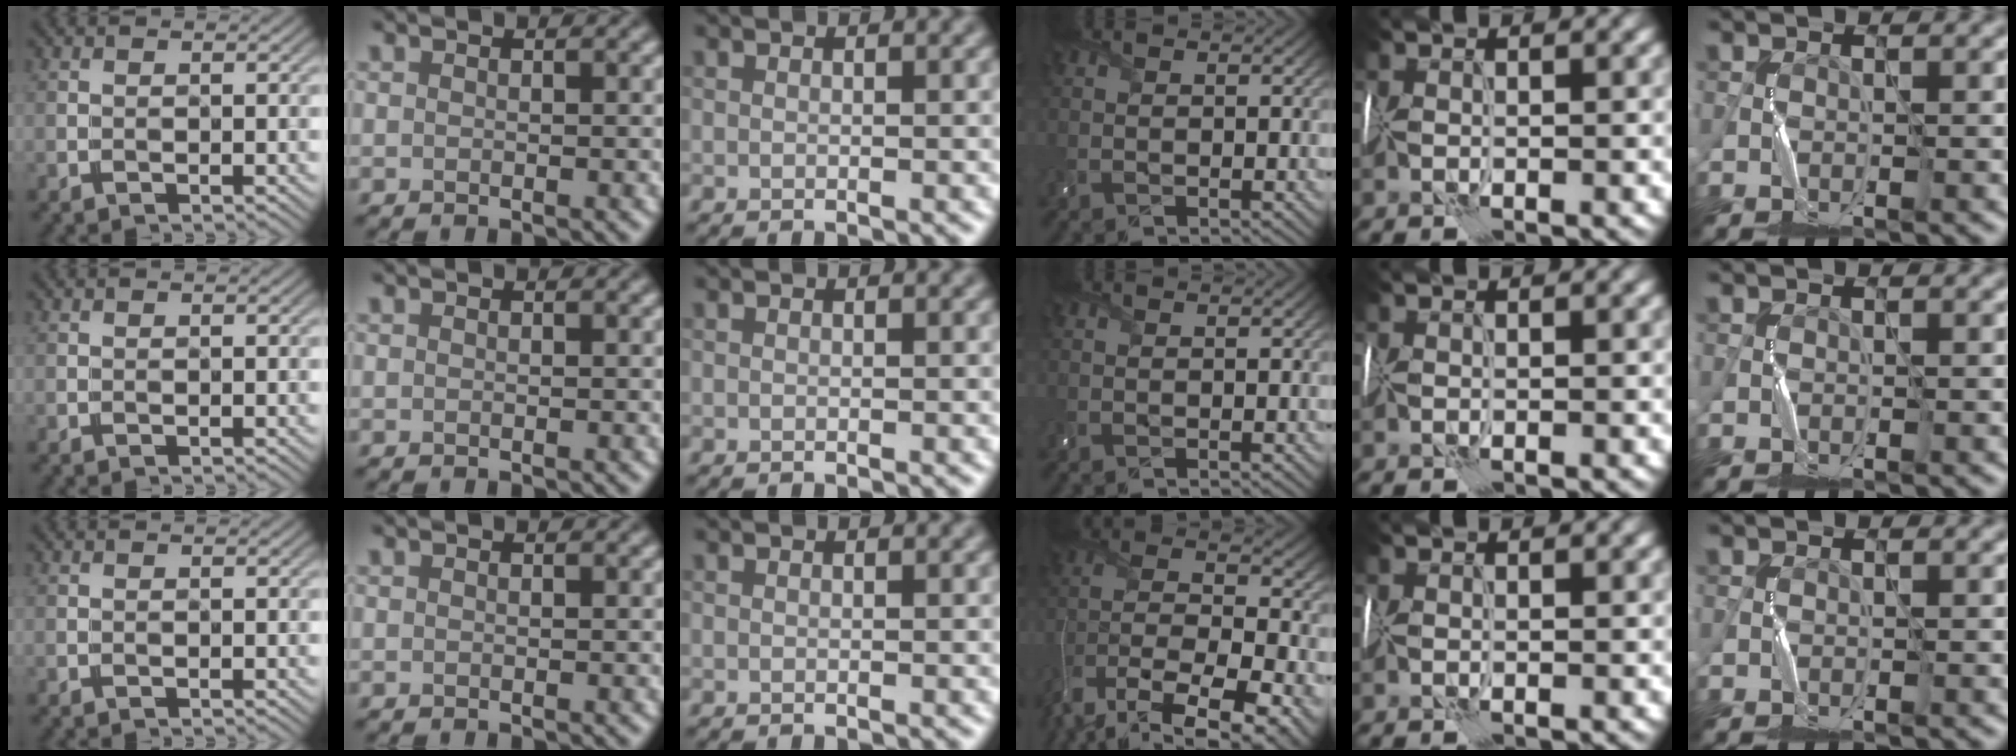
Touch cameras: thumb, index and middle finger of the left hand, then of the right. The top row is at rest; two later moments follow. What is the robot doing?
{"motion": "wrap", "object": "sponge"}